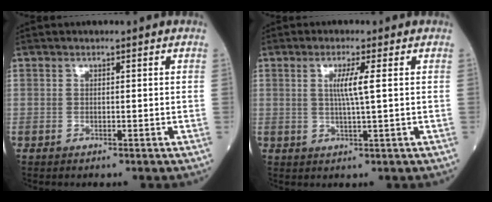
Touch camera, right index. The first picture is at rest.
{"total": 3.7, "force": [0.8, -0.6, 3.6], "torque": [-0.072, -0.002, 0.012]}